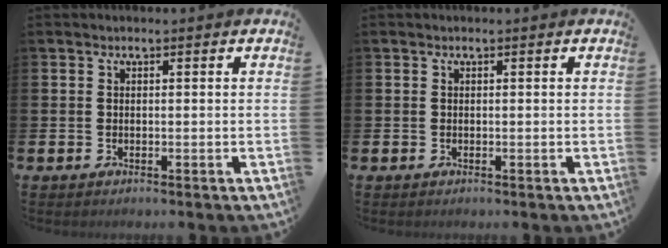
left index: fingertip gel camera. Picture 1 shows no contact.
{"total": 0.0}